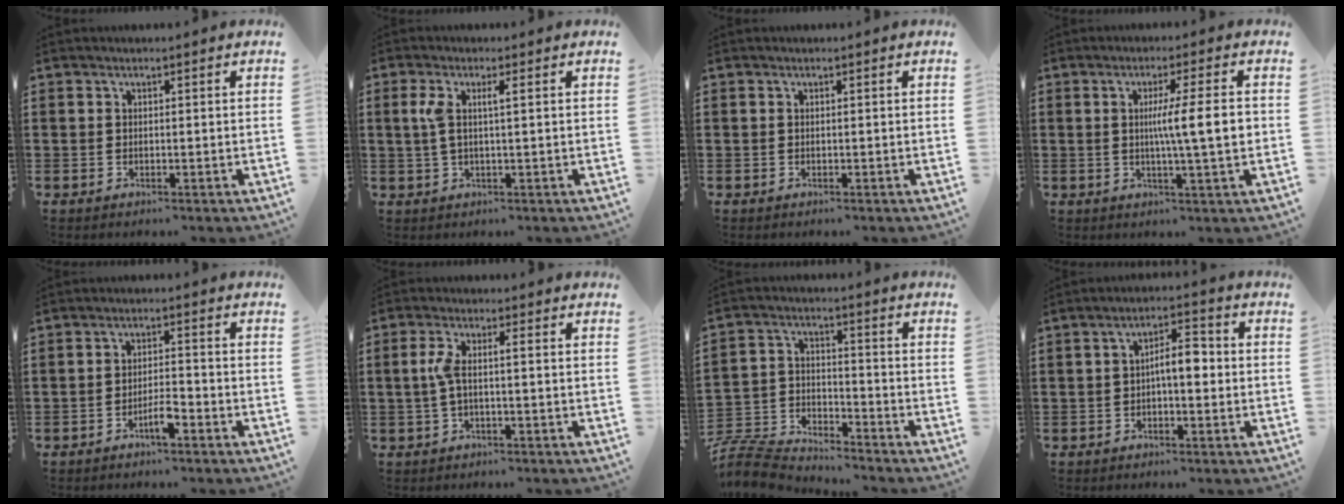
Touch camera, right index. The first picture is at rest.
{"total": 3.4, "force": [0.6, 0.5, 3.3], "torque": [-0.074, -0.001, 0.005]}
{"total": 0.0}
{"total": 7.8, "force": [0.4, 0.2, 7.8], "torque": [-0.133, -0.006, -0.001]}
{"total": 3.8, "force": [-2.3, 0.7, 3.0], "torque": [-0.057, 0.003, -0.044]}
{"total": 4.1, "force": [-0.4, 0.7, 4.0], "torque": [-0.096, -0.006, -0.018]}
{"total": 6.9, "force": [-6.8, 1.1, 0.8], "torque": [-0.040, 0.001, -0.144]}
{"total": 4.5, "force": [-0.6, 1.5, 4.2], "torque": [-0.076, 0.011, -0.014]}